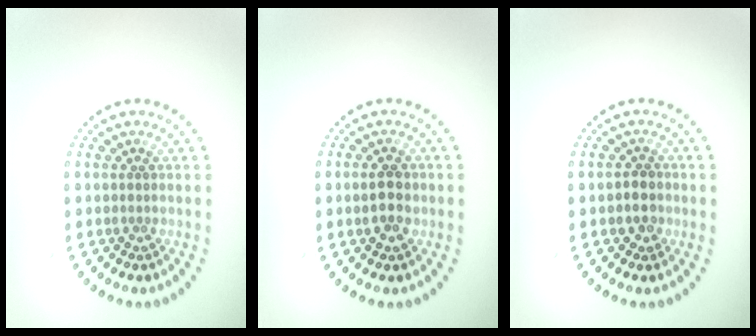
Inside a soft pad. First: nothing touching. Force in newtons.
{"total": 2.5, "press": 2.5, "slide": 0.0}
{"total": 1.4, "press": 1.3, "slide": 0.5}